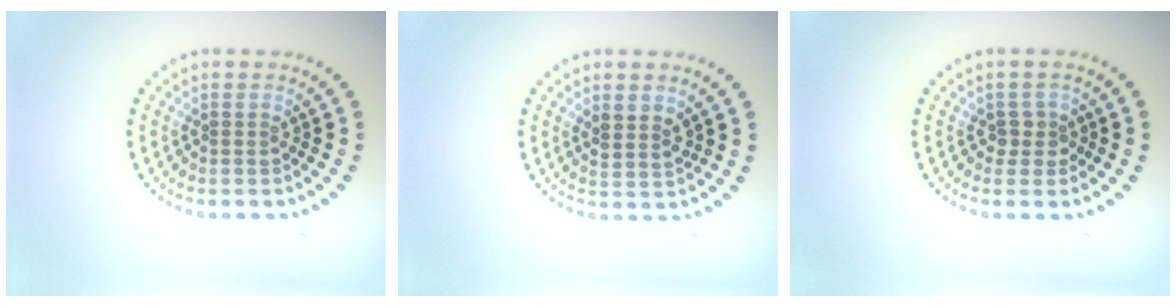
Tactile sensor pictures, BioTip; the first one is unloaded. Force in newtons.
{"total": 1.9, "press": 1.7, "slide": 1.0}
{"total": 1.6, "press": 1.3, "slide": 0.9}